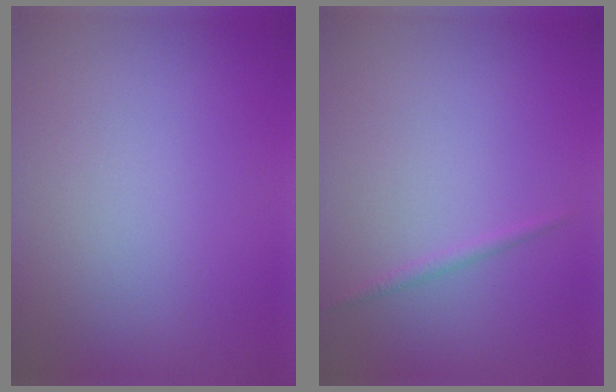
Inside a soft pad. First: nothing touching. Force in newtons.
{"total": 0.8, "press": 0.8, "slide": 0.0}